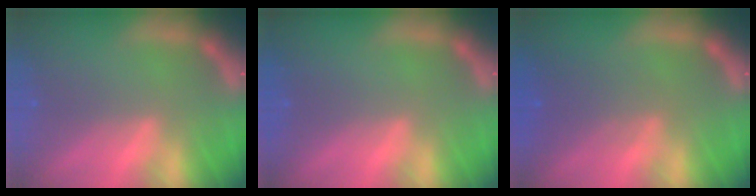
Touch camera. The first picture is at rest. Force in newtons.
{"total": 0.0}
{"total": 3.6}